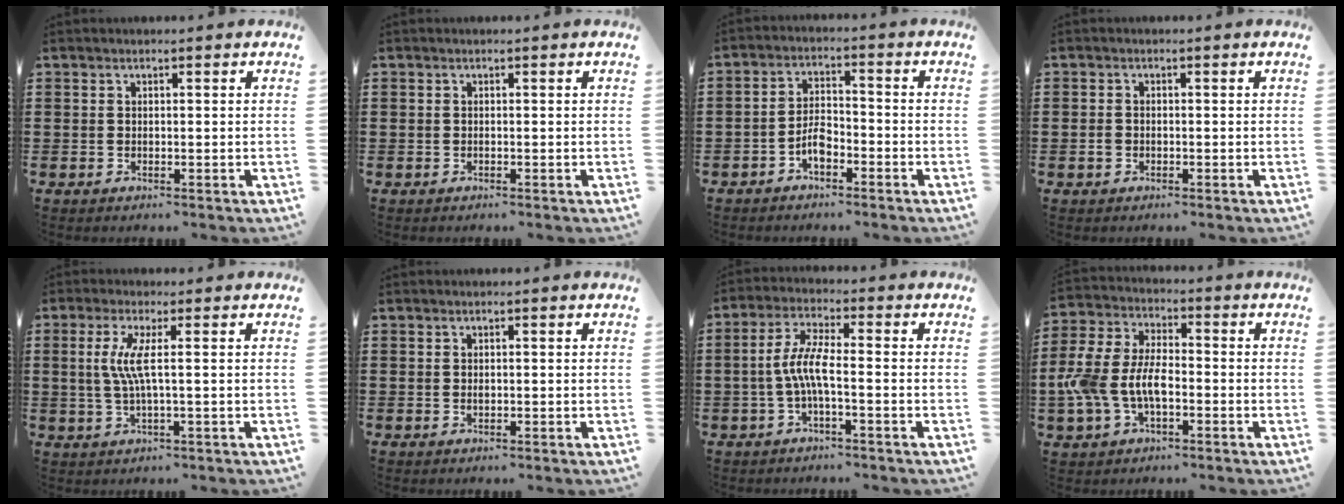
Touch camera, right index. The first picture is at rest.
{"total": 0.0}
{"total": 4.0, "force": [-2.2, 1.9, 2.8], "torque": [-0.064, 0.000, -0.046]}
{"total": 1.1, "force": [-0.5, 0.8, 0.6], "torque": [-0.014, 0.000, -0.009]}
{"total": 5.1, "force": [0.4, 0.1, 5.1], "torque": [-0.112, -0.012, 0.000]}
{"total": 0.6, "force": [0.0, 0.3, 0.5], "torque": [-0.010, 0.001, 0.000]}
{"total": 5.7, "force": [-1.4, 1.2, 5.4], "torque": [-0.126, -0.007, -0.035]}
{"total": 8.2, "force": [-2.3, 4.4, 6.5], "torque": [-0.170, -0.005, -0.051]}